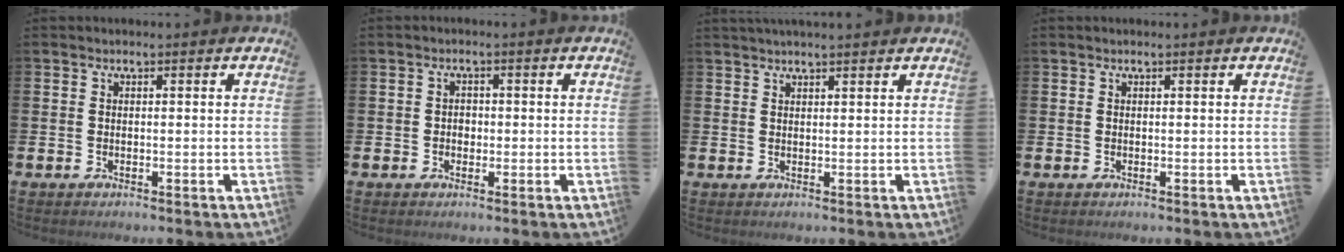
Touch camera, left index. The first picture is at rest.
{"total": 1.5, "force": [-0.1, 1.3, 0.7], "torque": [0.000, 0.002, -0.008]}
{"total": 1.7, "force": [1.6, -0.1, 0.5], "torque": [-0.004, -0.004, 0.029]}
{"total": 0.0}